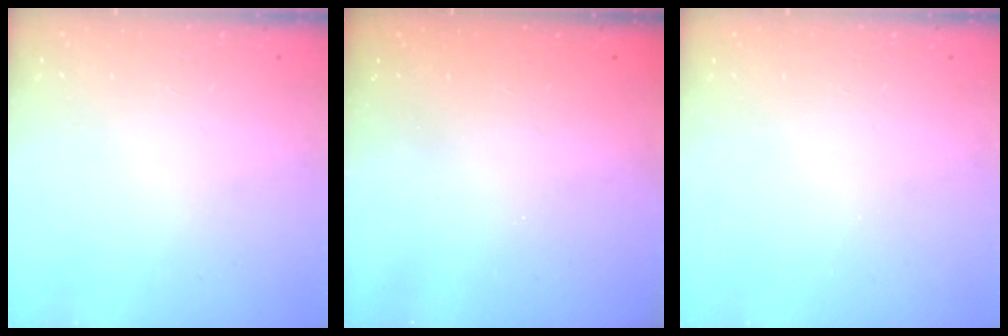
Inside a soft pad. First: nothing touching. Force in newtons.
{"total": 2.3, "press": 2.2, "slide": 0.8}
{"total": 0.0}